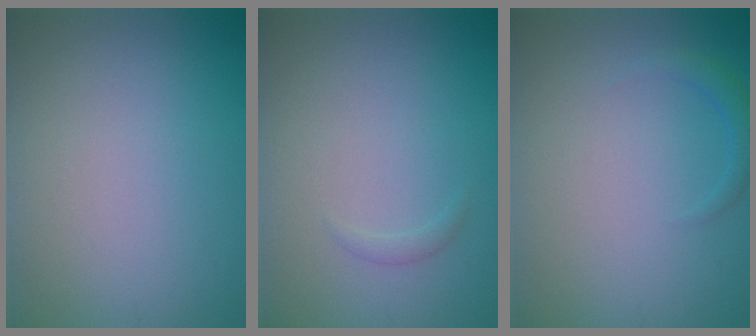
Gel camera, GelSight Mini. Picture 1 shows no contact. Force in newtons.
{"total": 0.6, "press": 0.6, "slide": 0.1}
{"total": 1.2, "press": 1.2, "slide": 0.1}